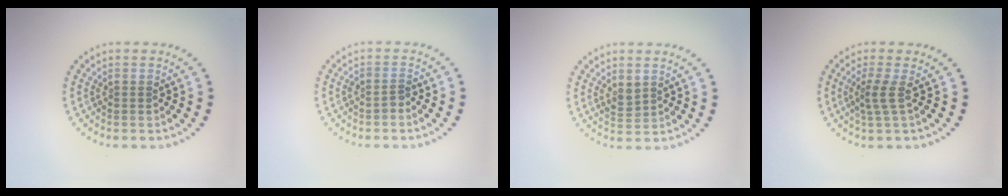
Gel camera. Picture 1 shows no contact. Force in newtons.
{"total": 1.1, "press": 0.8, "slide": 0.7}
{"total": 1.5, "press": 1.4, "slide": 0.3}
{"total": 1.8, "press": 1.2, "slide": 1.4}